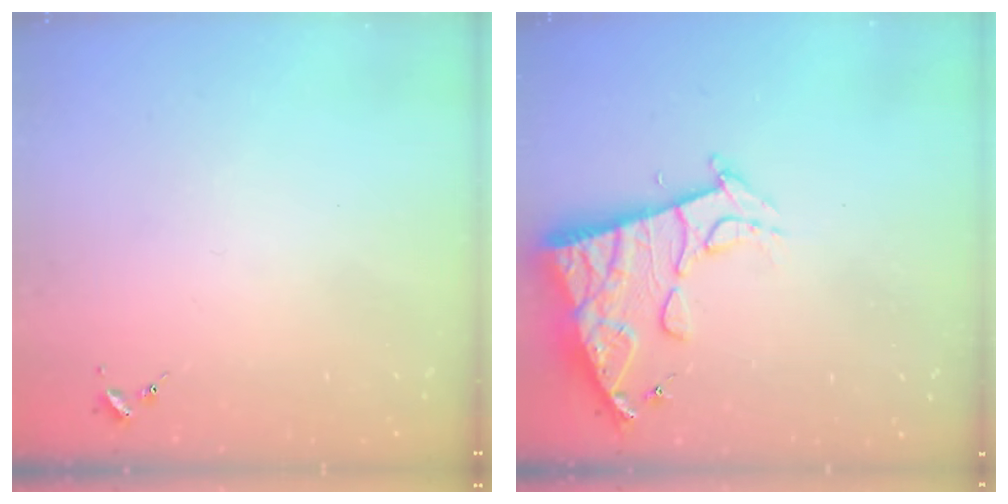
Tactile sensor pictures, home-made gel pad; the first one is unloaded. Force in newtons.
{"total": 13.2, "press": 13.2, "slide": 1.4}